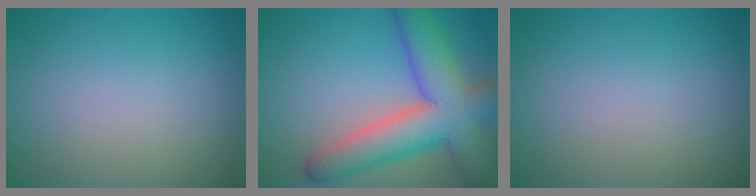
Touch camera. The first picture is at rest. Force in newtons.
{"total": 10.2, "press": 10.2, "slide": 0.6}
{"total": 0.0}